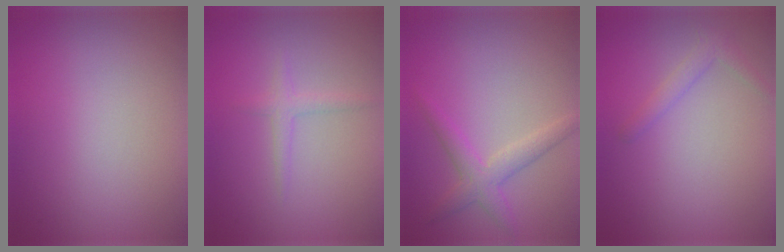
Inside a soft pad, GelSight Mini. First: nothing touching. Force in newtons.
{"total": 1.3, "press": 1.3, "slide": 0.1}
{"total": 2.6, "press": 2.6, "slide": 0.1}
{"total": 1.4, "press": 1.4, "slide": 0.1}